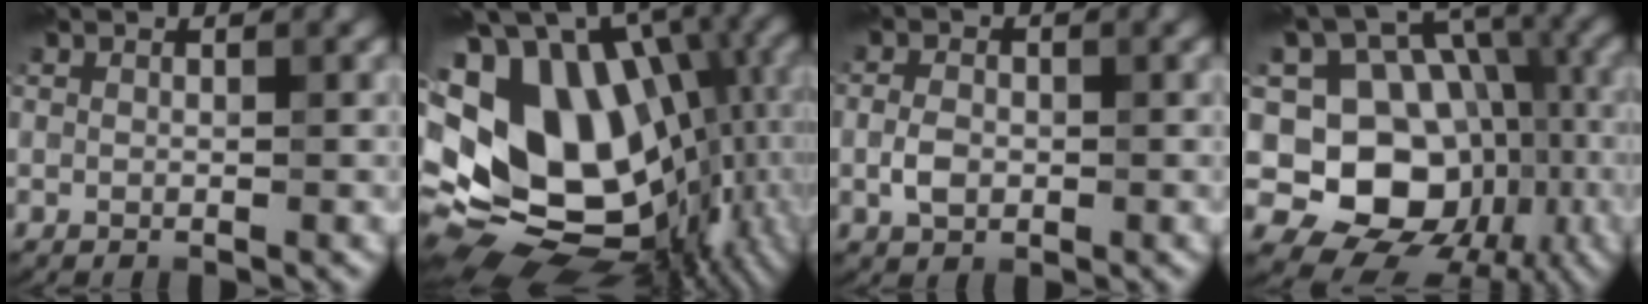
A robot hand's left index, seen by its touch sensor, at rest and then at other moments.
{"total": 19.8, "force": [1.3, 13.5, 14.4], "torque": [-0.268, 0.003, 0.048]}
{"total": 2.1, "force": [-0.6, 1.6, 1.3], "torque": [-0.028, -0.003, -0.015]}
{"total": 13.2, "force": [-2.7, 10.7, 7.1], "torque": [-0.108, -0.004, -0.062]}